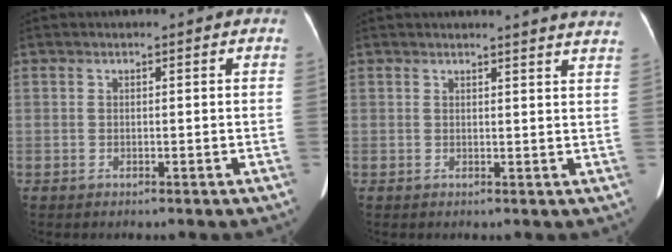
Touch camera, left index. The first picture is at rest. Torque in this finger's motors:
{"motor_torque": [0.13, -0.20, -0.03, 0.03]}